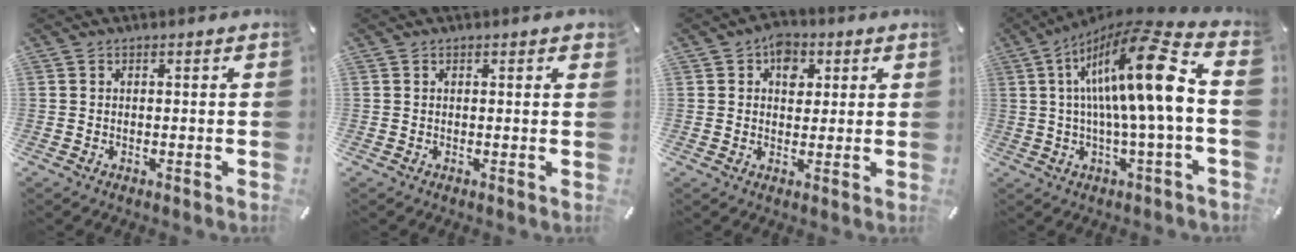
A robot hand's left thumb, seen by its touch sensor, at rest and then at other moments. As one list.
[{"total": 0.7, "force": [0.4, 0.3, 0.5], "torque": [-0.002, -0.002, 0.005]}, {"total": 5.7, "force": [2.0, 4.4, 3.1], "torque": [-0.020, -0.007, 0.027]}, {"total": 20.5, "force": [3.5, 2.7, 20.0], "torque": [-0.363, -0.025, 0.032]}]